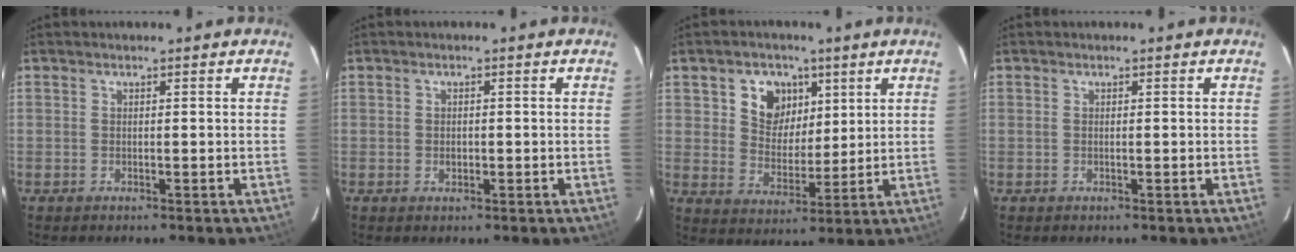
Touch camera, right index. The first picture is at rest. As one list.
[{"total": 1.3, "force": [-0.2, 1.1, 0.6], "torque": [-0.010, 0.002, -0.004]}, {"total": 9.0, "force": [3.8, 7.1, 3.8], "torque": [-0.074, 0.008, 0.071]}, {"total": 0.0}]